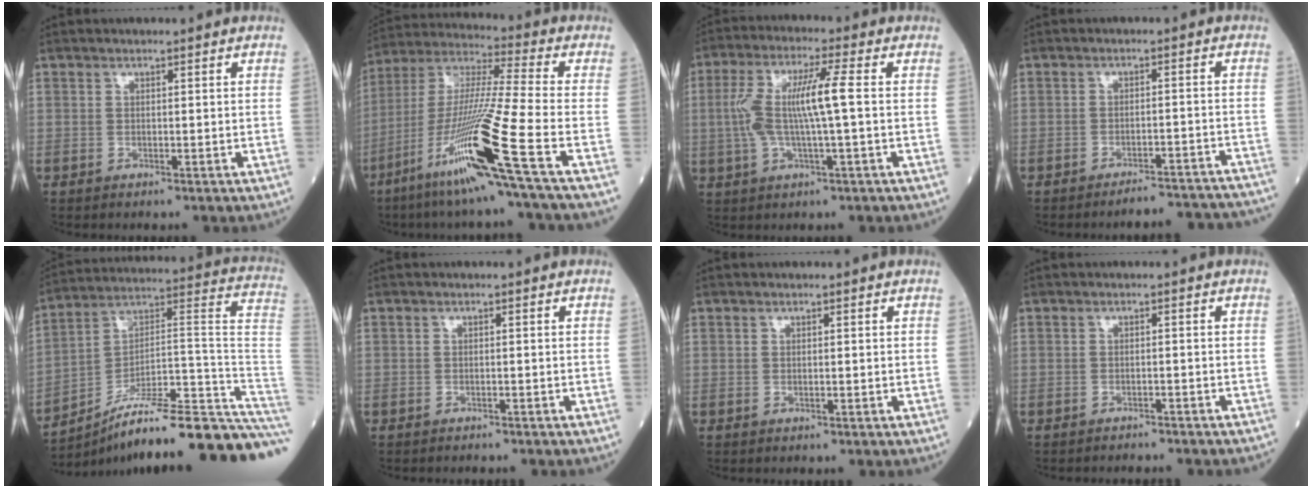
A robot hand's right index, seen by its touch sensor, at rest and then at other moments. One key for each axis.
{"total": 19.3, "fx": -9.1, "fy": -2.2, "fz": 16.9, "tx": -0.357, "ty": -0.038, "tz": -0.178}
{"total": 9.2, "fx": 0.2, "fy": 0.6, "fz": 9.2, "tx": -0.191, "ty": 0.017, "tz": 0.000}
{"total": 12.8, "fx": -12.5, "fy": 1.1, "fz": 2.5, "tx": -0.007, "ty": 0.018, "tz": -0.142}
{"total": 26.6, "fx": -21.2, "fy": 0.8, "fz": 16.1, "tx": -0.126, "ty": 0.044, "tz": -0.319}
{"total": 2.3, "fx": -2.2, "fy": 0.3, "fz": 0.6, "tx": -0.014, "ty": -0.003, "tz": -0.027}
{"total": 0.0}
{"total": 5.0, "fx": -4.7, "fy": 1.0, "fz": 1.4, "tx": -0.019, "ty": -0.005, "tz": -0.055}